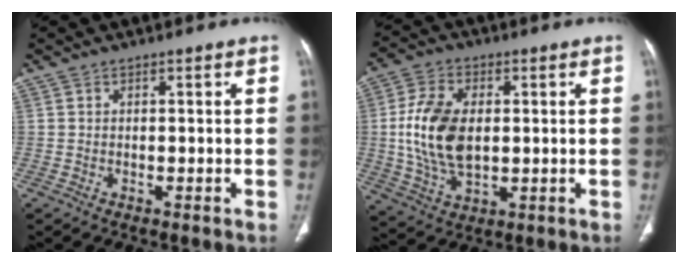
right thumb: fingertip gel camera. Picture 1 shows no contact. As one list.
[{"total": 13.8, "force": [0.8, 8.3, 11.0], "torque": [-0.210, -0.007, 0.018]}]